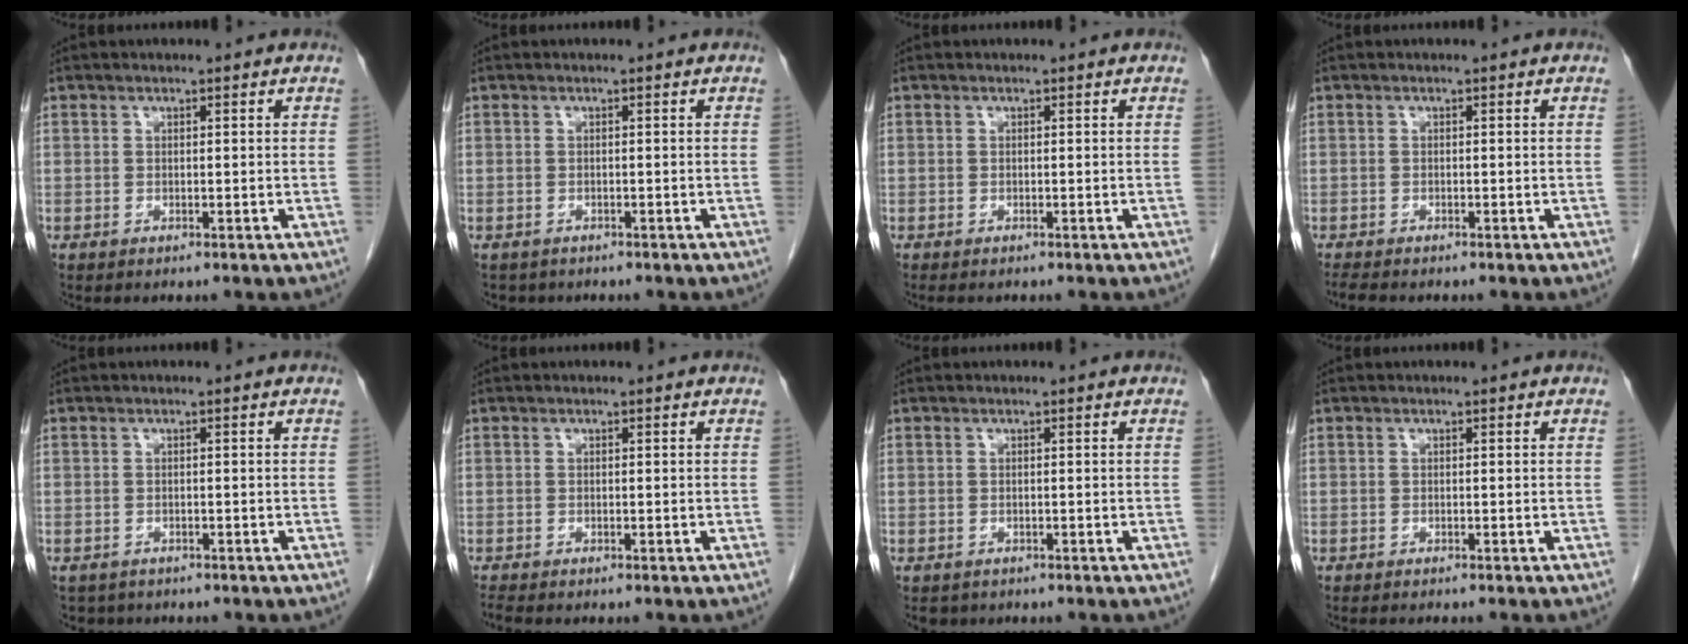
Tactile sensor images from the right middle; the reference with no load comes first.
{"total": 2.0, "force": [-1.6, 1.2, 0.2], "torque": [-0.012, 0.000, -0.023]}
{"total": 1.4, "force": [-1.2, 0.4, 0.6], "torque": [-0.012, -0.004, -0.013]}
{"total": 2.4, "force": [-2.1, 0.5, 1.1], "torque": [-0.024, -0.007, -0.033]}
{"total": 2.8, "force": [-2.3, 1.6, 0.1], "torque": [-0.007, 0.000, -0.034]}
{"total": 0.9, "force": [-0.9, -0.2, 0.1], "torque": [-0.014, -0.006, -0.019]}
{"total": 1.5, "force": [-1.1, 1.0, 0.2], "torque": [-0.012, -0.001, -0.012]}
{"total": 1.8, "force": [-1.6, -0.2, 0.9], "torque": [-0.009, 0.001, -0.021]}